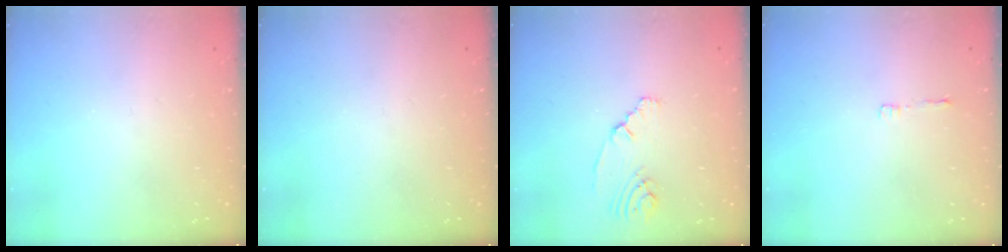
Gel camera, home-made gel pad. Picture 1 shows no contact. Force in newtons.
{"total": 0.0}
{"total": 2.2, "press": 2.2, "slide": 0.5}
{"total": 2.8, "press": 2.8, "slide": 0.3}